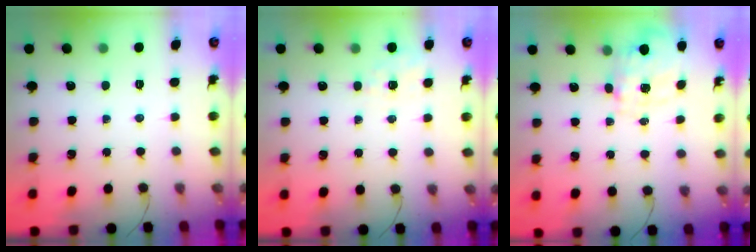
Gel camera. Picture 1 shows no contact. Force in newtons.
{"total": 1.5, "press": 0.3, "slide": 1.5}
{"total": 9.3, "press": 9.3, "slide": 0.8}